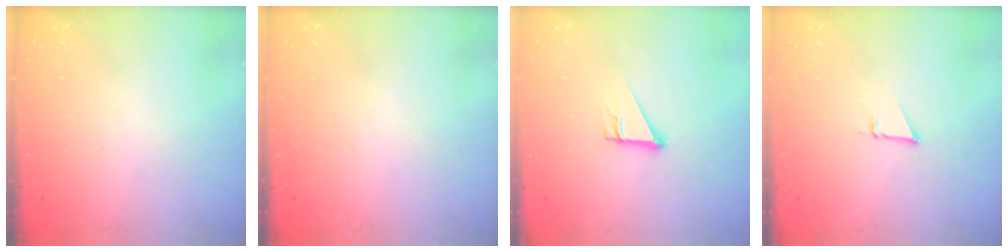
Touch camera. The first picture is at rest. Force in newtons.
{"total": 1.5, "press": 1.5, "slide": 0.1}
{"total": 3.7, "press": 3.7, "slide": 0.2}
{"total": 1.5, "press": 1.5, "slide": 0.0}